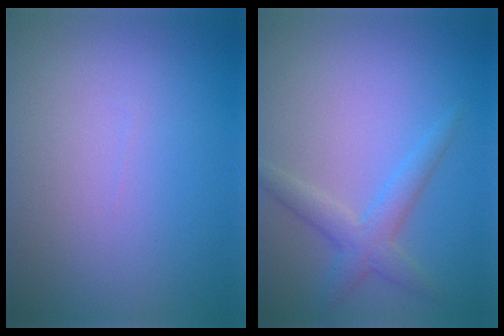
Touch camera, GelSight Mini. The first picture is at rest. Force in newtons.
{"total": 2.8, "press": 2.8, "slide": 0.1}